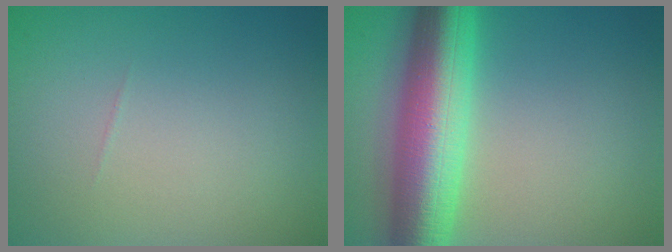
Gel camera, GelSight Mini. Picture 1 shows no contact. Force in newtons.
{"total": 10.1, "press": 10.1, "slide": 0.1}